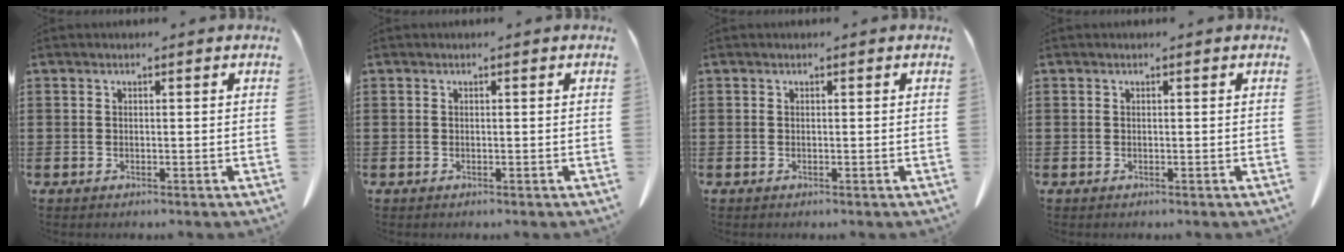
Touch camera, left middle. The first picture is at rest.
{"total": 0.0}
{"total": 0.0}
{"total": 0.0}